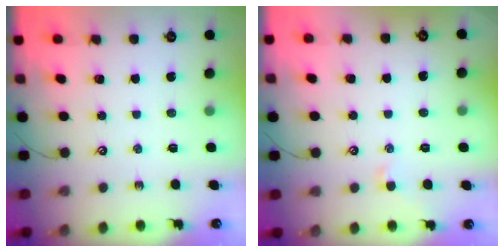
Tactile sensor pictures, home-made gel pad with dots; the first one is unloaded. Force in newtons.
{"total": 0.0}